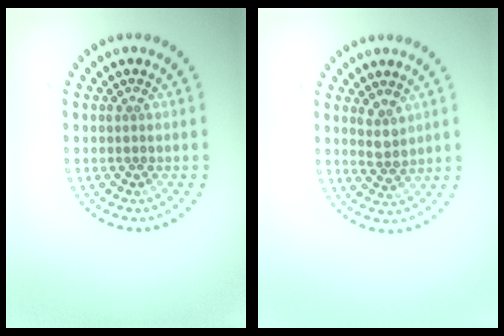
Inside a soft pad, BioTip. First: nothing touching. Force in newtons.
{"total": 1.7, "press": 1.5, "slide": 0.8}